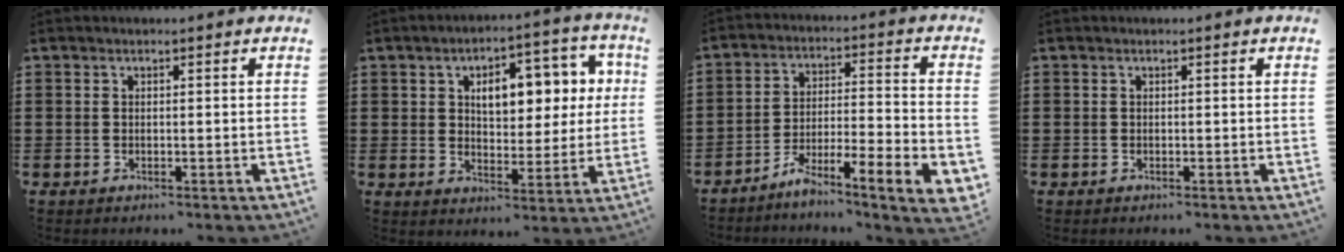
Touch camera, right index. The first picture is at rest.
{"total": 8.5, "force": [2.7, 4.9, 6.5], "torque": [-0.100, -0.001, 0.037]}
{"total": 7.4, "force": [-5.2, 0.2, 5.3], "torque": [-0.095, -0.013, -0.101]}
{"total": 0.0}